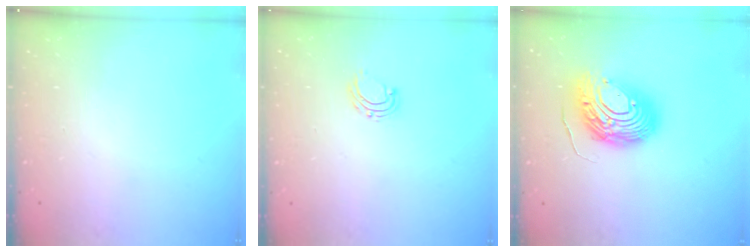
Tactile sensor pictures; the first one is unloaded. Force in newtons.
{"total": 6.5, "press": 6.5, "slide": 0.4}
{"total": 13.5, "press": 13.4, "slide": 1.7}